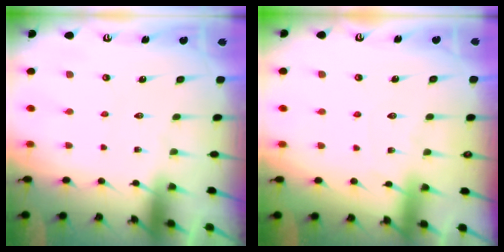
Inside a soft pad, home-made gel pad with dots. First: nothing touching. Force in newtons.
{"total": 4.7, "press": 4.7, "slide": 0.5}